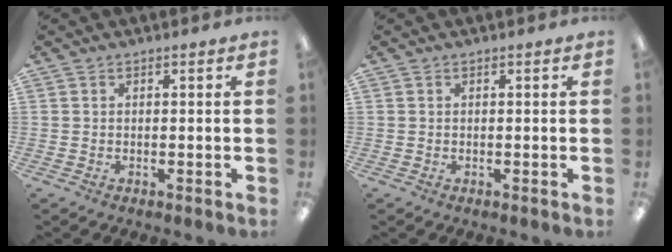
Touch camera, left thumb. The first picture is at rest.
{"total": 0.0}